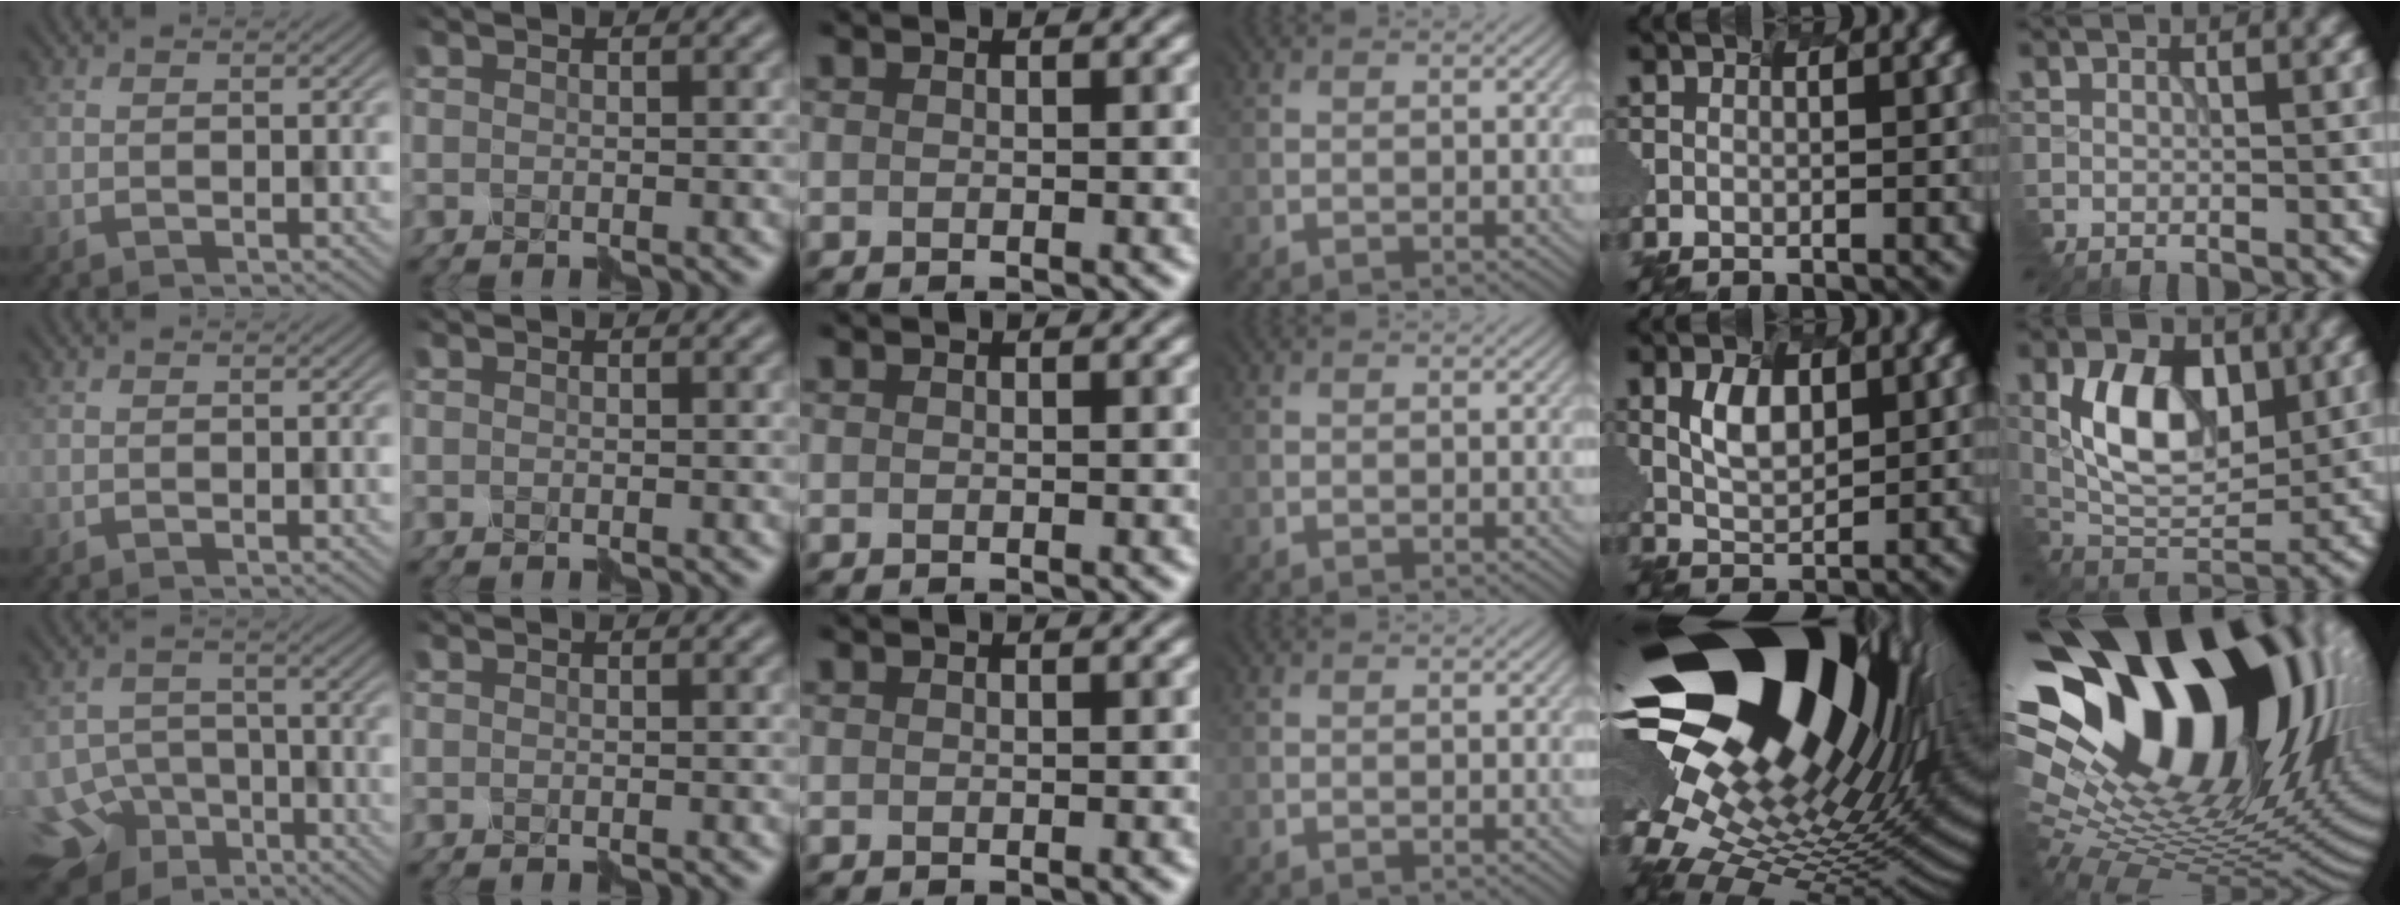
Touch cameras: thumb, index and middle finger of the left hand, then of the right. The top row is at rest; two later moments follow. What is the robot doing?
{"motion": "assemble", "object": "hinged jar"}